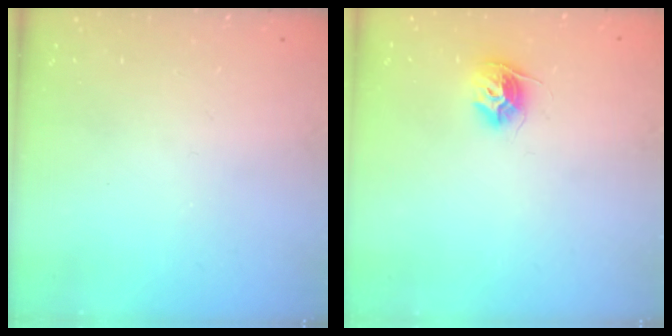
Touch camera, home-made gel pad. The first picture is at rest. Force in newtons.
{"total": 9.6, "press": 9.6, "slide": 0.6}